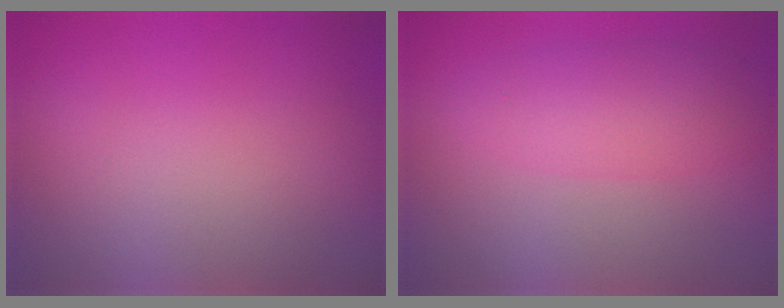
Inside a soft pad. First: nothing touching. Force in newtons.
{"total": 3.7, "press": 3.7, "slide": 0.2}